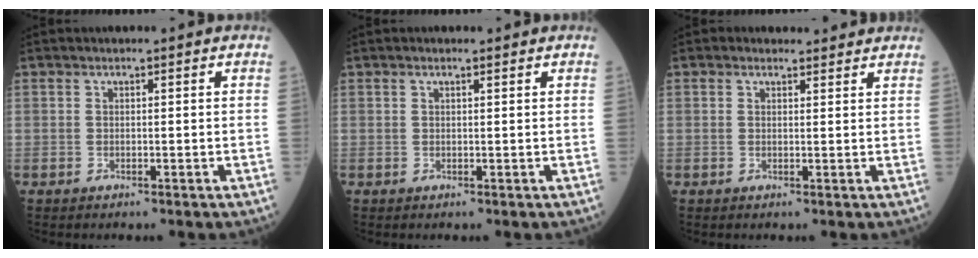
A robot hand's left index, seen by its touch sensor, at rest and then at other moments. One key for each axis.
{"total": 1.0, "fx": 0.8, "fy": 0.1, "fz": 0.6, "tx": -0.014, "ty": 0.009, "tz": 0.013}
{"total": 2.2, "fx": 2.0, "fy": 0.9, "fz": 0.1, "tx": -0.007, "ty": 0.006, "tz": 0.022}